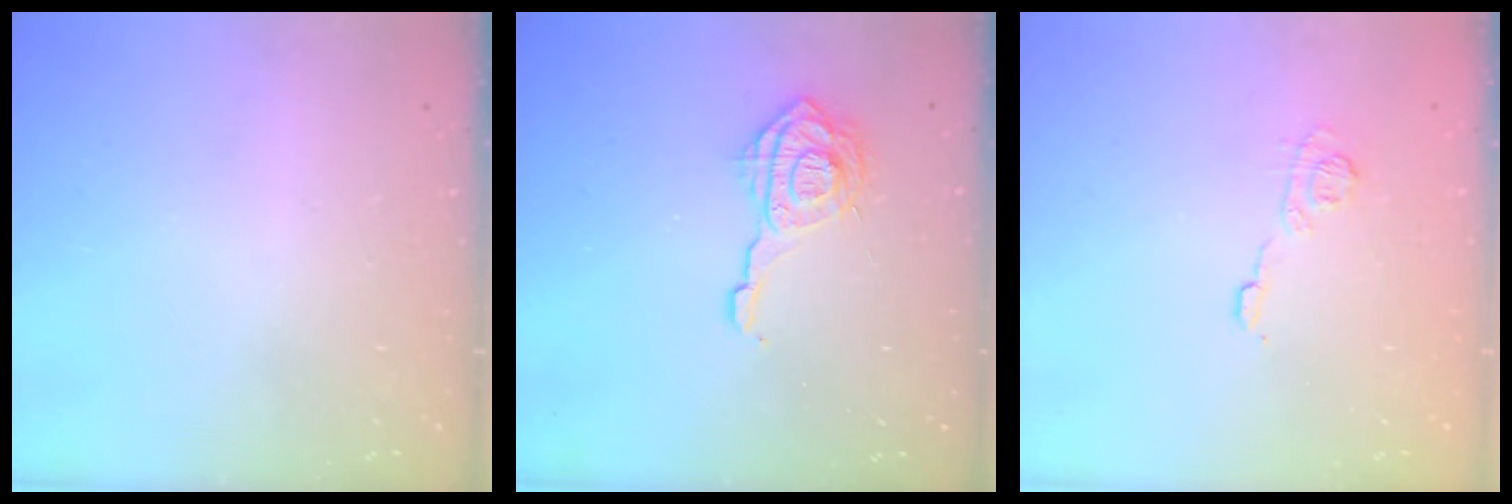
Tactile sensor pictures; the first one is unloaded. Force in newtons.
{"total": 12.4, "press": 12.4, "slide": 1.3}
{"total": 7.7, "press": 7.6, "slide": 1.2}